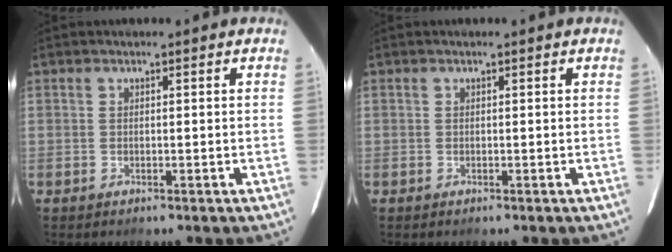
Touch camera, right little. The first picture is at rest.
{"total": 0.0}